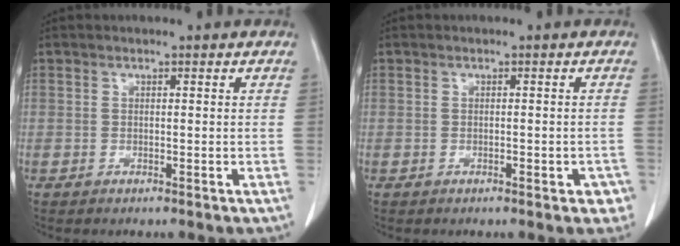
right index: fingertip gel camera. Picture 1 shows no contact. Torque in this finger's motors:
{"motor_torque": [-0.01, 0.02, 0.00, 0.00]}